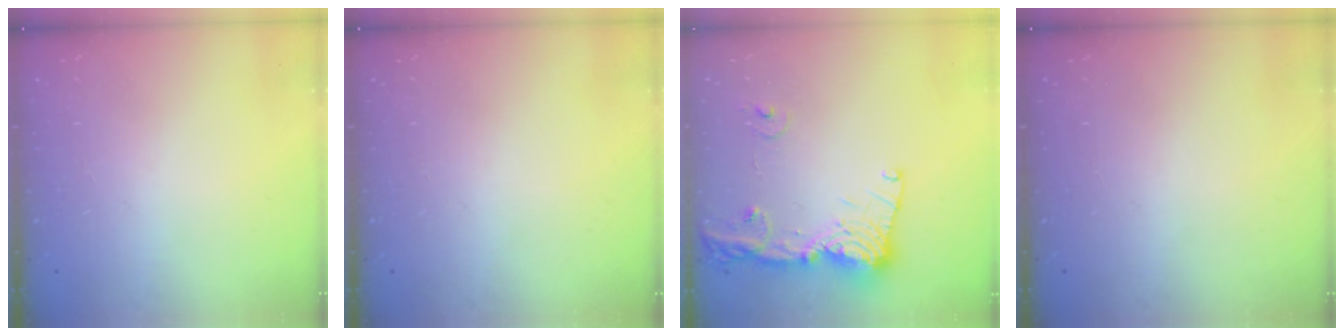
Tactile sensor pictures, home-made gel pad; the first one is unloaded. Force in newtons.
{"total": 0.0}
{"total": 16.5, "press": 16.4, "slide": 2.1}
{"total": 0.0}